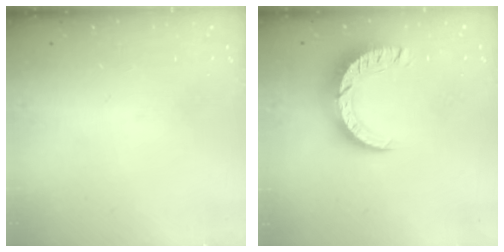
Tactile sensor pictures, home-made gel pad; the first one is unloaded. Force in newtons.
{"total": 8.9, "press": 8.9, "slide": 0.9}